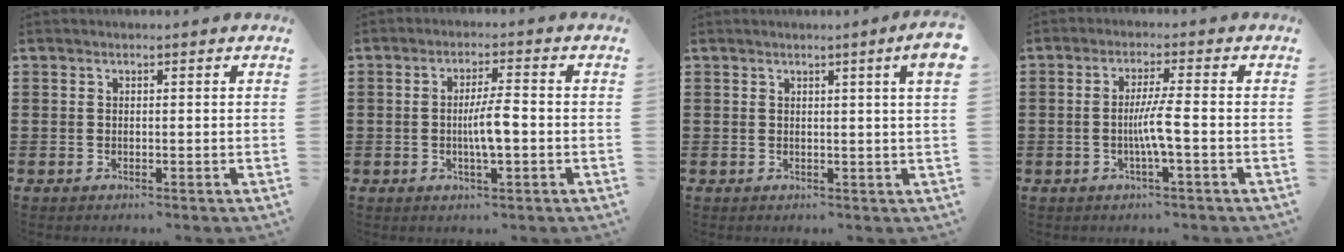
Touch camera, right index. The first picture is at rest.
{"total": 5.0, "force": [-0.8, 0.7, 4.9], "torque": [-0.083, 0.000, -0.015]}
{"total": 3.1, "force": [1.4, -0.6, 2.7], "torque": [-0.051, -0.006, 0.022]}
{"total": 4.5, "force": [-1.0, -0.3, 4.4], "torque": [-0.084, -0.011, -0.024]}